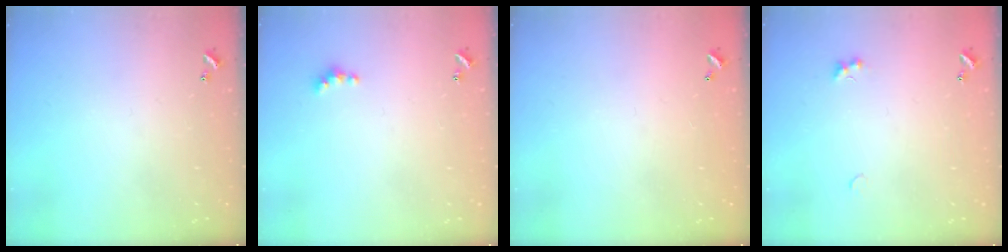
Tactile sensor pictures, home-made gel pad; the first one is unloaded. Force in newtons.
{"total": 2.8, "press": 2.8, "slide": 0.5}
{"total": 2.9, "press": 2.9, "slide": 0.1}
{"total": 1.8, "press": 1.7, "slide": 0.4}